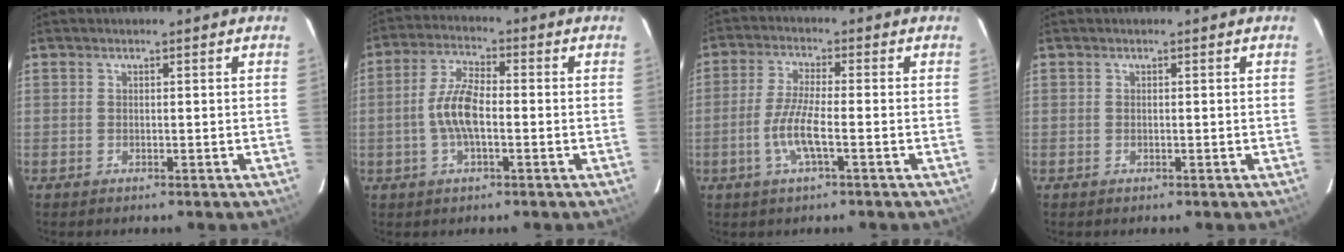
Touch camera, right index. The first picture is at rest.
{"total": 7.7, "force": [-1.4, 2.8, 7.0], "torque": [-0.144, 0.010, -0.028]}
{"total": 6.5, "force": [-2.3, 0.7, 6.1], "torque": [-0.127, -0.006, -0.045]}
{"total": 0.0}